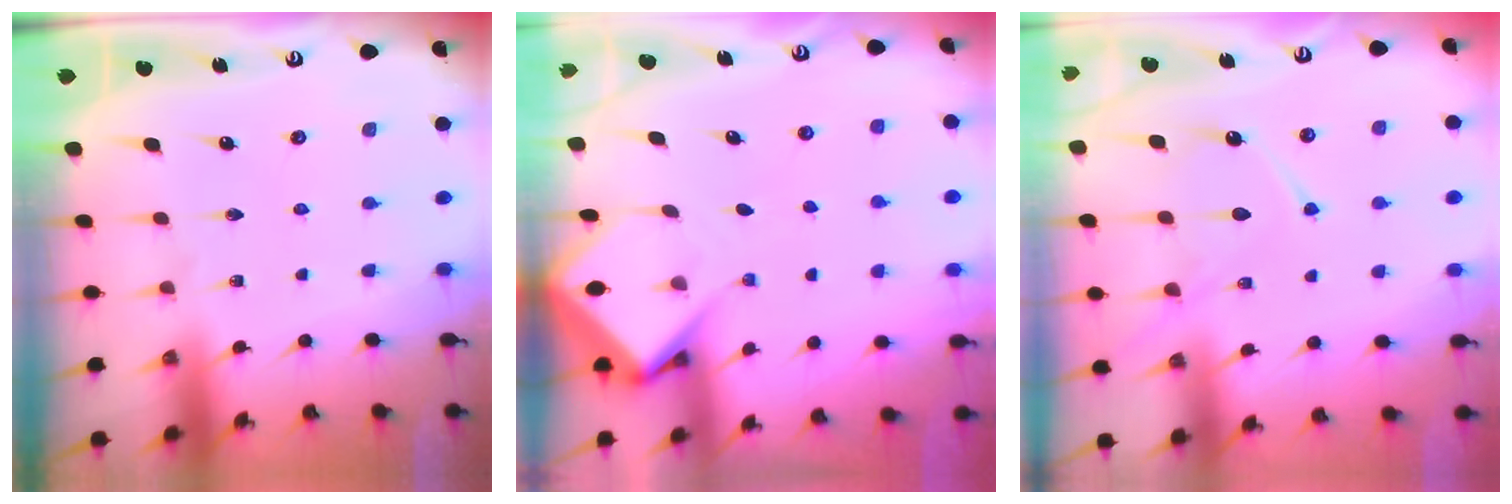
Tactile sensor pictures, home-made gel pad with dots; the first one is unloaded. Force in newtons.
{"total": 5.8, "press": 5.8, "slide": 0.6}
{"total": 11.4, "press": 11.3, "slide": 1.2}